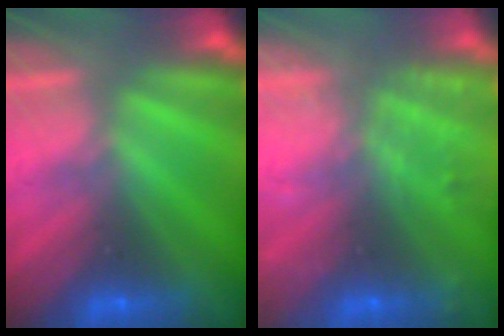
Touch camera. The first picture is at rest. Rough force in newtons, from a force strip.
{"total": 9.5}